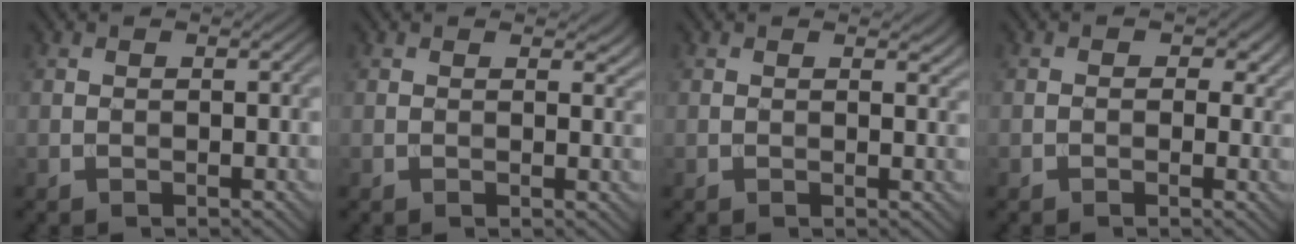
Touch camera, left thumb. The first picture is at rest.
{"total": 1.6, "force": [1.1, 0.7, 1.0], "torque": [-0.014, -0.007, 0.018]}
{"total": 1.3, "force": [0.9, 0.5, 0.9], "torque": [-0.013, -0.006, 0.016]}
{"total": 2.3, "force": [0.3, 1.7, 1.5], "torque": [-0.023, -0.006, 0.000]}